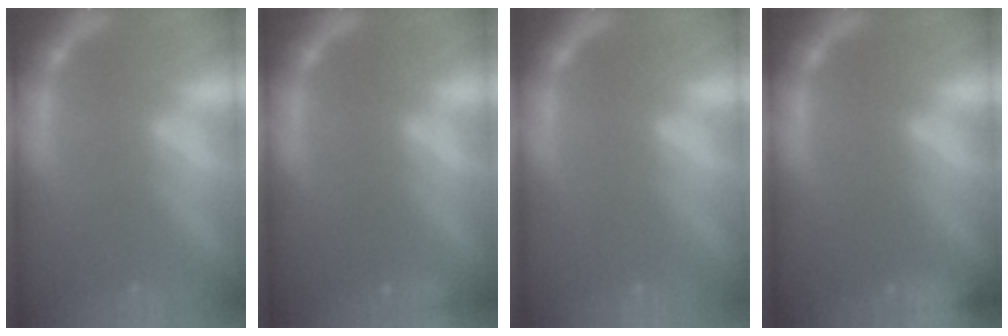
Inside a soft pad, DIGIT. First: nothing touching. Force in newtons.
{"total": 1.9}
{"total": 0.0}
{"total": 5.0}